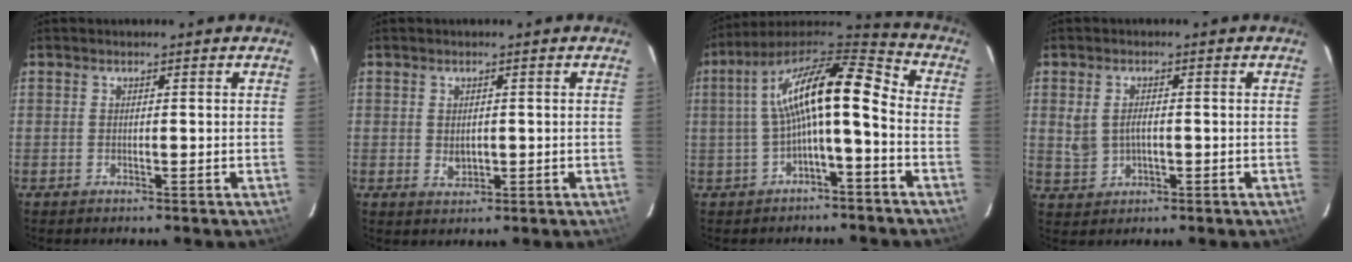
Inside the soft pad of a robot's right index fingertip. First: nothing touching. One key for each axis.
{"total": 3.2, "fx": -0.3, "fy": 2.5, "fz": 1.8, "tx": -0.030, "ty": -0.001, "tz": 0.000}
{"total": 15.0, "fx": -1.2, "fy": 4.0, "fz": 14.5, "tx": -0.270, "ty": 0.030, "tz": -0.025}
{"total": 4.1, "fx": 0.0, "fy": 2.8, "fz": 3.0, "tx": -0.060, "ty": 0.002, "tz": 0.008}